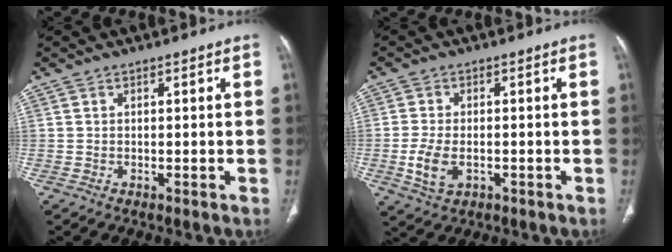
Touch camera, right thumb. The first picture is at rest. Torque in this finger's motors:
{"motor_torque": [-0.28, 0.37, 0.33, 0.52, 0.19]}